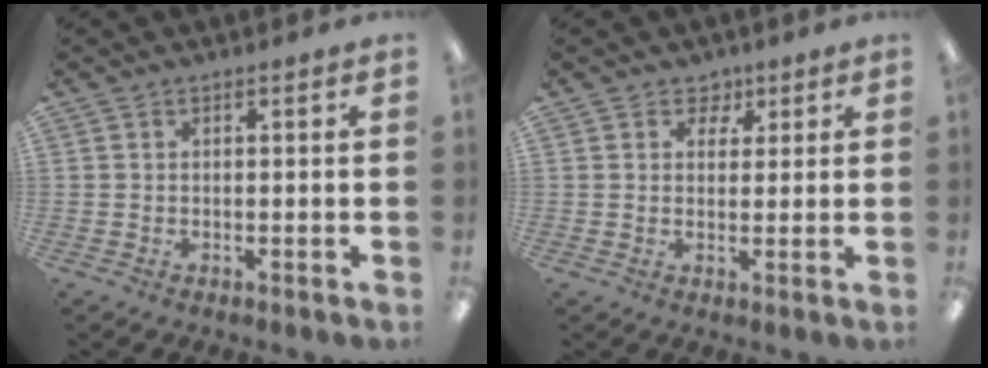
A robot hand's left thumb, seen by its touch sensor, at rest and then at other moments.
{"total": 3.8, "force": [2.3, 2.9, 0.7], "torque": [0.008, -0.010, 0.035]}